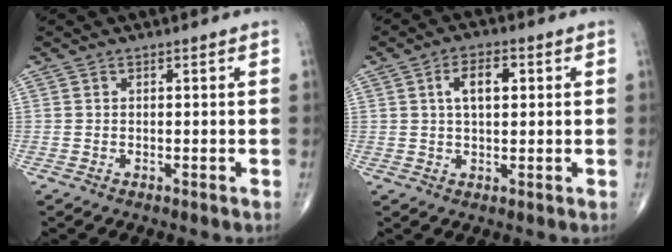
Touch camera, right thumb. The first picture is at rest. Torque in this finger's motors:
{"motor_torque": [-0.12, 0.77, 0.14, -0.05, 0.06]}